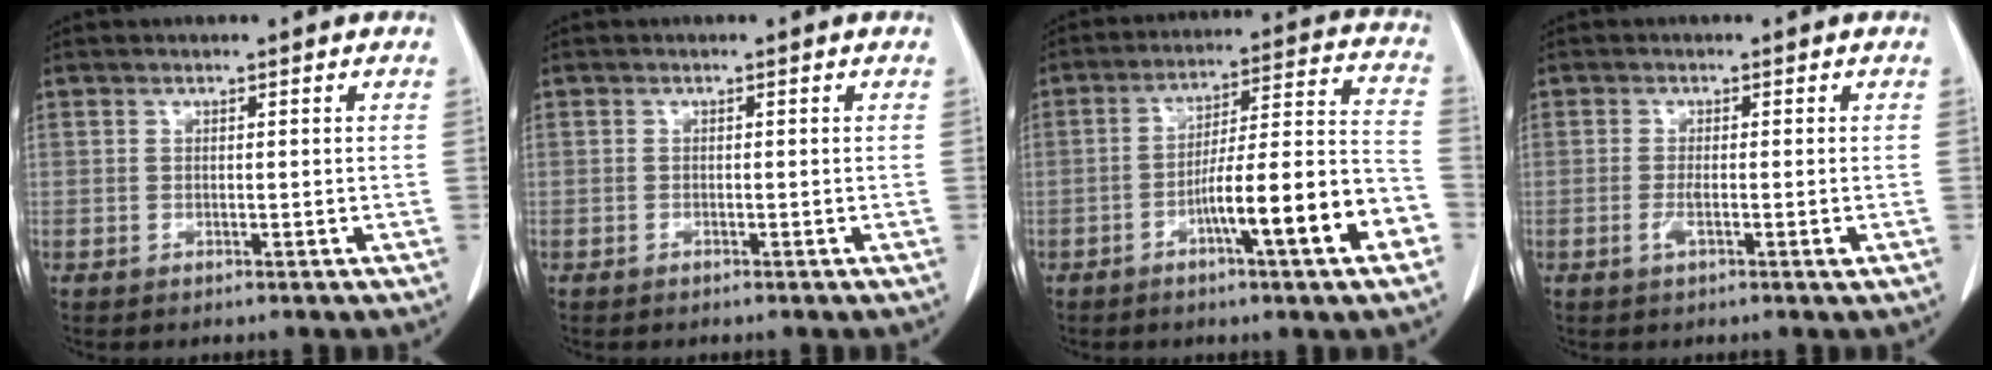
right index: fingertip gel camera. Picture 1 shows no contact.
{"total": 0.0}
{"total": 15.1, "force": [-6.3, 0.7, 13.7], "torque": [-0.206, 0.017, -0.095]}
{"total": 2.5, "force": [-1.0, 0.0, 2.3], "torque": [-0.041, -0.004, -0.019]}